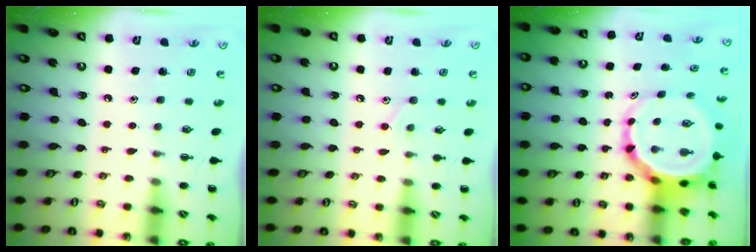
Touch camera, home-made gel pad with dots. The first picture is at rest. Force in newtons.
{"total": 6.2, "press": 5.9, "slide": 2.0}
{"total": 7.0, "press": 6.7, "slide": 2.1}